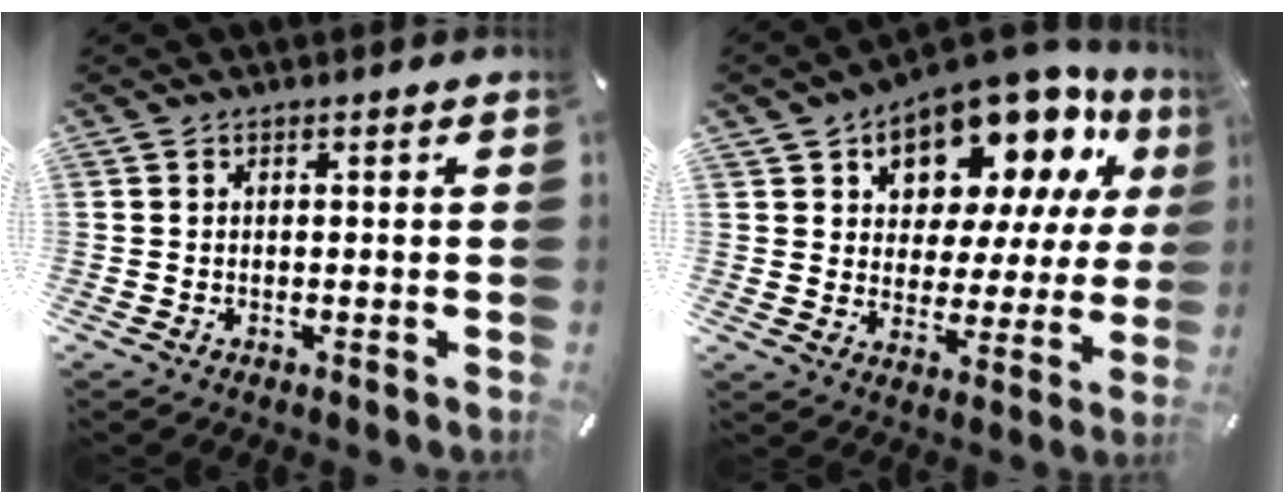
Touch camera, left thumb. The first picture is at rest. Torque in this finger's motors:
{"motor_torque": [2.04, 2.96, 1.49, -1.28, 0.22]}